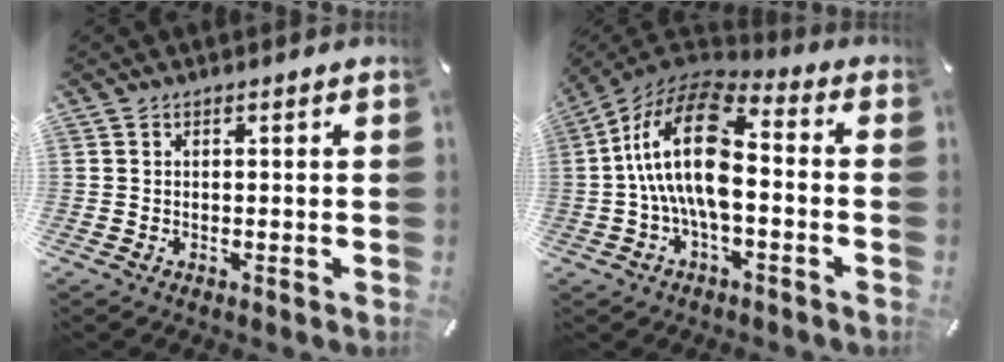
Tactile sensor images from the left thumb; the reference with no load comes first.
{"total": 18.0, "force": [-0.8, 9.0, 15.5], "torque": [-0.312, 0.013, -0.011]}